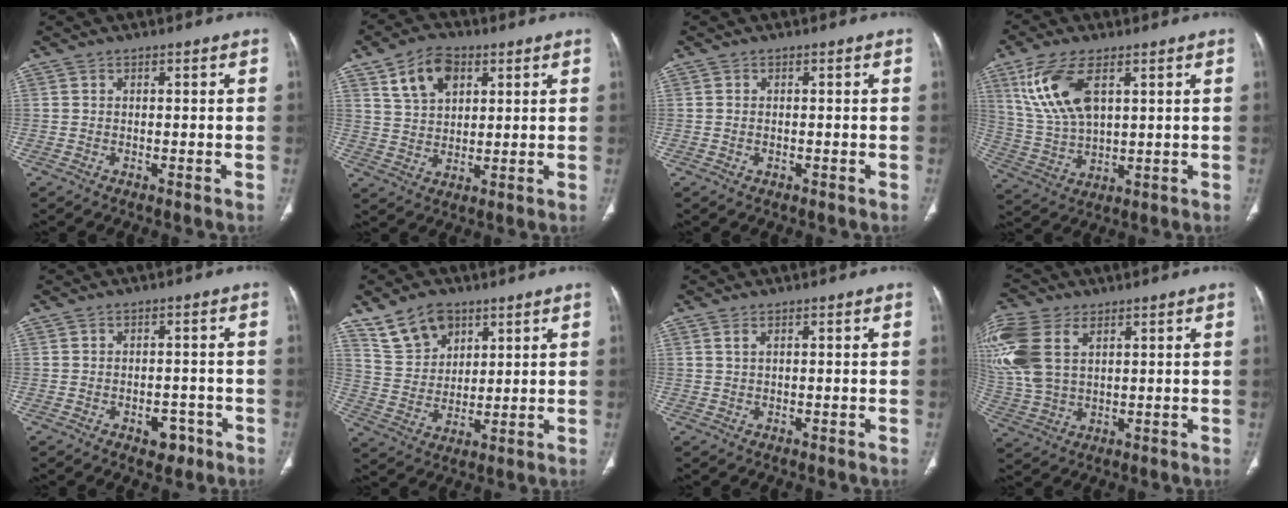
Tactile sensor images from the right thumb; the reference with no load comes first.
{"total": 9.3, "force": [4.4, 6.0, 5.5], "torque": [-0.076, -0.010, 0.081]}
{"total": 0.7, "force": [-0.1, 0.5, 0.5], "torque": [-0.014, 0.003, 0.000]}
{"total": 12.4, "force": [5.2, 6.0, 9.6], "torque": [-0.196, -0.016, 0.112]}
{"total": 3.8, "force": [-2.0, 2.5, 2.0], "torque": [-0.008, 0.012, -0.021]}
{"total": 9.8, "force": [6.3, 6.3, 4.1], "torque": [-0.054, -0.024, 0.128]}
{"total": 1.2, "force": [0.6, 0.4, 0.9], "torque": [-0.021, 0.005, 0.017]}
{"total": 16.1, "force": [6.1, 10.0, 11.1], "torque": [-0.279, 0.001, 0.124]}